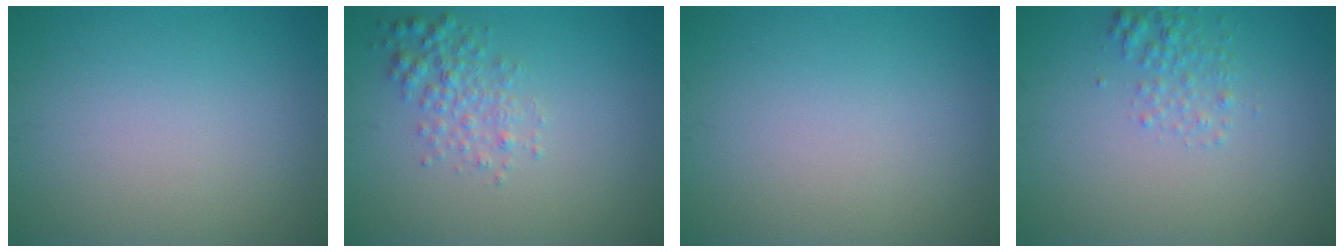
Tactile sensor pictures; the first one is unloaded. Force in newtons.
{"total": 2.4, "press": 2.4, "slide": 0.1}
{"total": 0.0}
{"total": 1.7, "press": 1.7, "slide": 0.1}